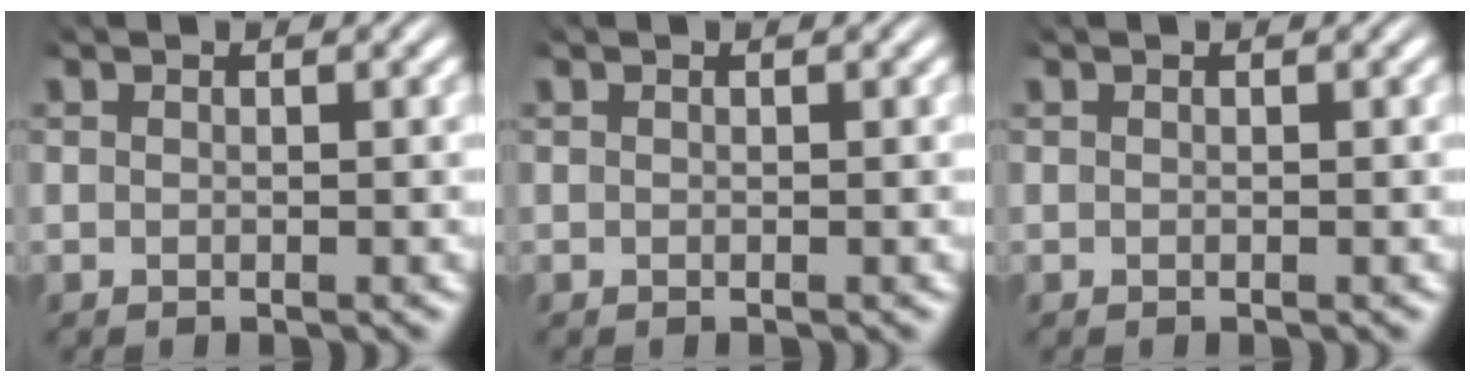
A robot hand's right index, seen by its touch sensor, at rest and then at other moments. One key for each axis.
{"total": 0.0}
{"total": 0.0}